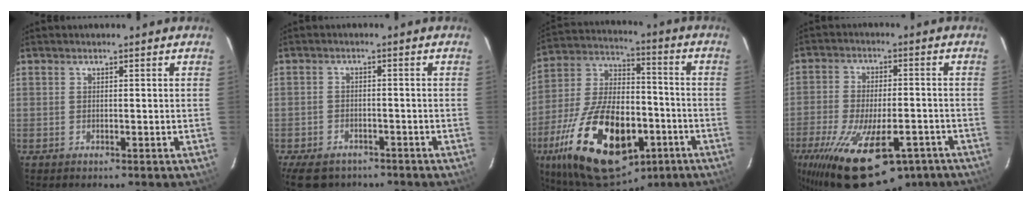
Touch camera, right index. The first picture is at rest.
{"total": 9.8, "force": [-7.2, 5.5, 3.8], "torque": [-0.102, -0.006, -0.113]}
{"total": 27.5, "force": [-11.9, 14.4, 20.2], "torque": [-0.405, -0.009, -0.178]}
{"total": 22.9, "force": [-13.8, 10.1, 15.3], "torque": [-0.303, -0.044, -0.210]}